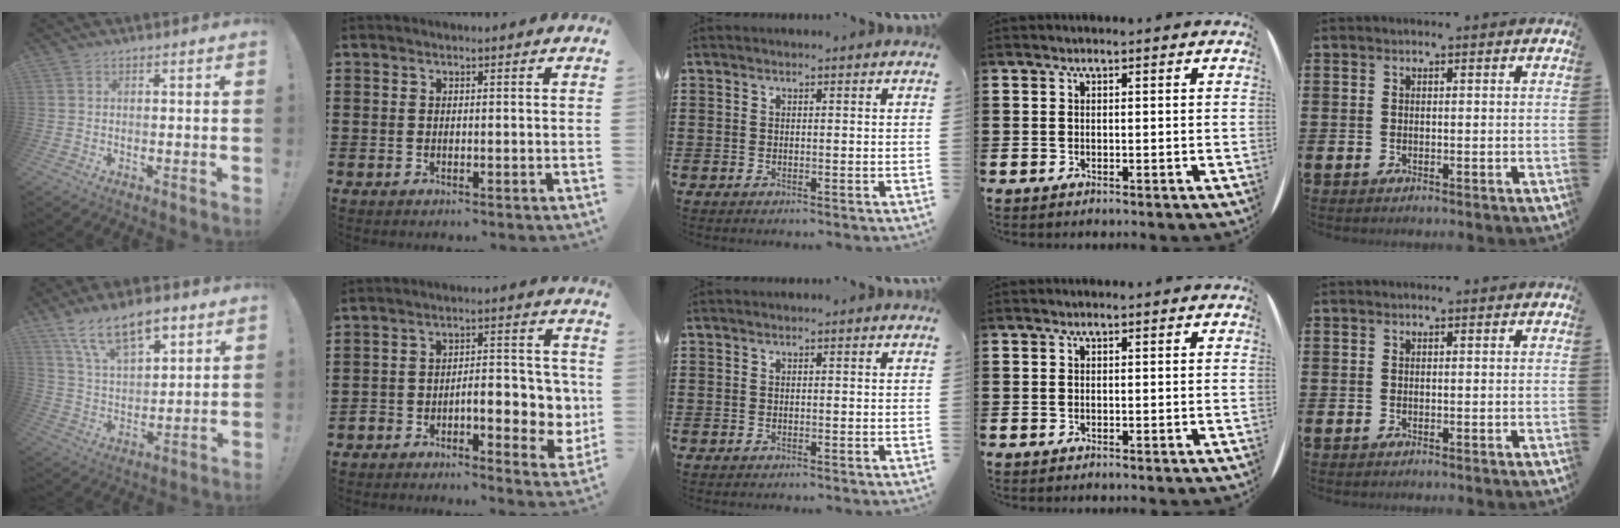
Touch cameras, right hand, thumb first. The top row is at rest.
{"thumb": {"total": 14.9, "force": [9.3, 7.0, 9.2], "torque": [-0.158, -0.044, 0.169]}, "index": {"total": 7.1, "force": [-3.0, 3.7, 5.3], "torque": [-0.073, 0.004, -0.053]}}